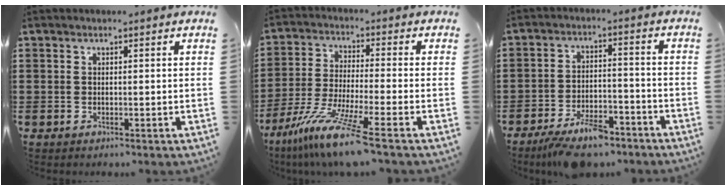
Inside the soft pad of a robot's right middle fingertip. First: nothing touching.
{"total": 9.8, "force": [-7.4, -0.3, 6.4], "torque": [-0.140, -0.017, -0.148]}
{"total": 7.6, "force": [-6.2, 2.2, 3.9], "torque": [-0.072, 0.007, -0.116]}